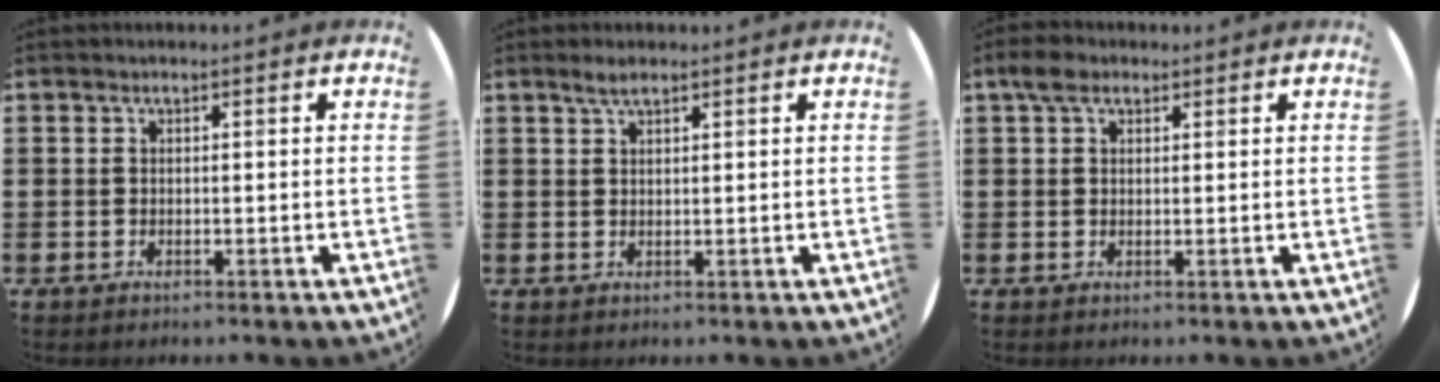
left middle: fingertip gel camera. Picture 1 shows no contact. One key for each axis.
{"total": 1.8, "fx": 1.4, "fy": 0.4, "fz": 1.0, "tx": -0.022, "ty": 0.004, "tz": 0.025}
{"total": 2.6, "fx": 1.8, "fy": 1.5, "fz": 1.2, "tx": -0.020, "ty": 0.006, "tz": 0.031}